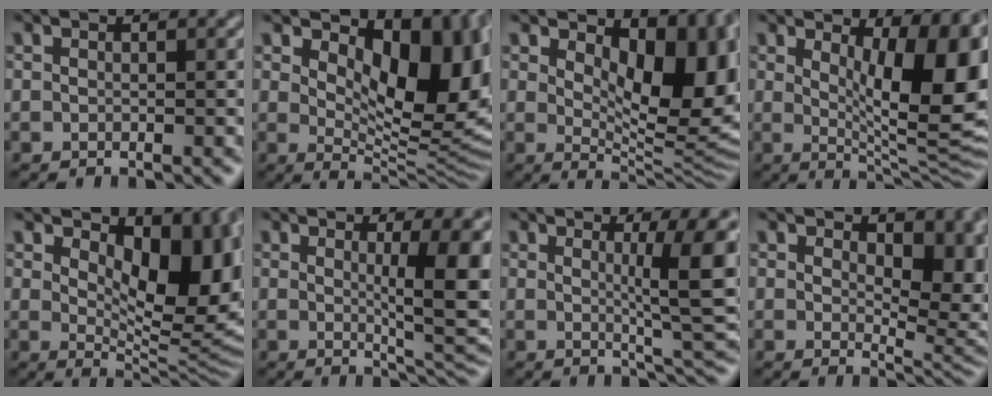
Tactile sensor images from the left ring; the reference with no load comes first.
{"total": 13.1, "force": [3.6, 6.6, 10.8], "torque": [-0.135, -0.010, 0.070]}
{"total": 11.3, "force": [3.4, 5.3, 9.4], "torque": [-0.120, -0.012, 0.057]}
{"total": 12.1, "force": [2.5, 4.2, 11.1], "torque": [-0.120, -0.015, 0.042]}
{"total": 11.2, "force": [3.2, 5.5, 9.2], "torque": [-0.119, -0.012, 0.054]}
{"total": 8.0, "force": [1.1, 1.9, 7.7], "torque": [-0.099, -0.013, 0.021]}
{"total": 7.0, "force": [1.2, 1.2, 6.8], "torque": [-0.085, -0.007, 0.020]}
{"total": 7.7, "force": [1.6, 4.3, 6.2], "torque": [-0.072, -0.014, 0.033]}